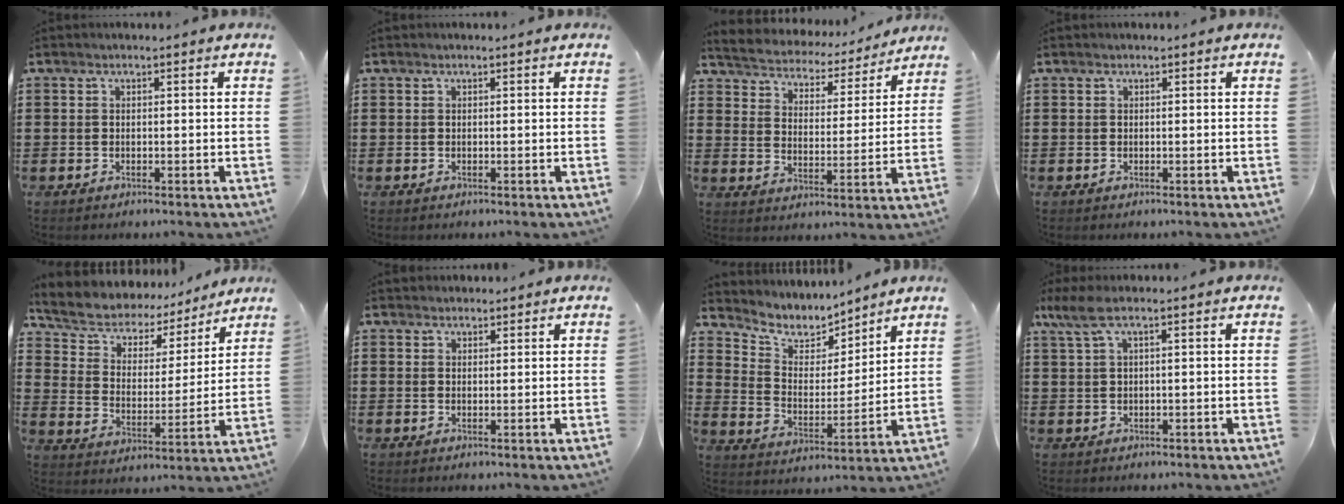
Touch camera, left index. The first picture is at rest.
{"total": 0.0}
{"total": 3.6, "force": [3.5, 0.4, -0.2], "torque": [-0.022, -0.033, 0.052]}
{"total": 0.0}
{"total": 5.9, "force": [5.0, 2.9, 0.8], "torque": [-0.050, -0.034, 0.085]}
{"total": 1.2, "force": [1.1, 0.5, -0.1], "torque": [-0.001, 0.001, 0.021]}
{"total": 5.9, "force": [5.5, 2.1, 0.8], "torque": [-0.054, -0.037, 0.094]}
{"total": 2.9, "force": [0.8, 0.5, 2.7], "torque": [-0.070, -0.005, 0.009]}